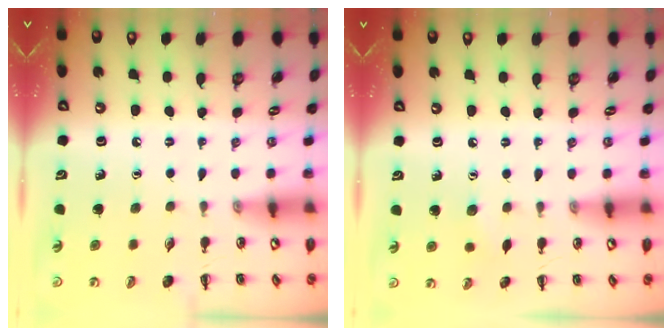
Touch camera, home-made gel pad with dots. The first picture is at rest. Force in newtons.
{"total": 3.9, "press": 3.8, "slide": 1.0}